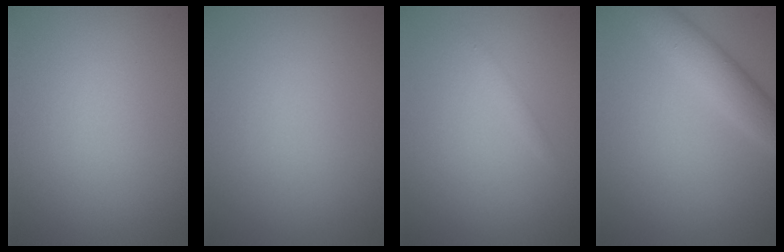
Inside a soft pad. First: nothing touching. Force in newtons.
{"total": 0.0}
{"total": 0.8, "press": 0.8, "slide": 0.1}
{"total": 4.1, "press": 4.1, "slide": 0.1}